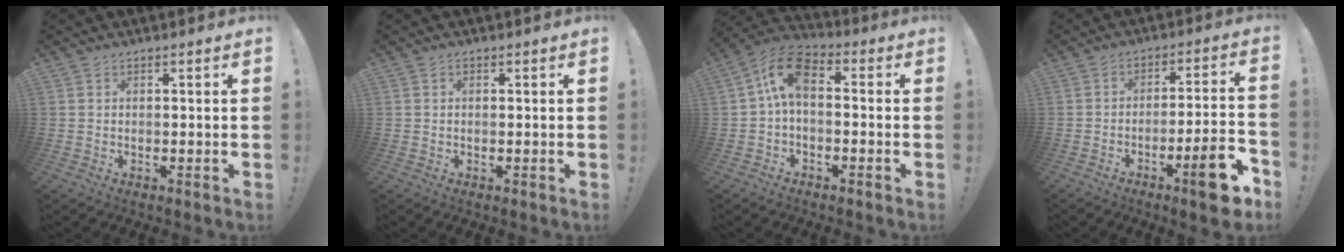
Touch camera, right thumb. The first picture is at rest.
{"total": 0.0}
{"total": 9.4, "force": [0.8, 5.4, 7.6], "torque": [-0.141, 0.010, 0.019]}
{"total": 14.7, "force": [-7.5, 3.0, 12.3], "torque": [-0.157, 0.040, -0.109]}